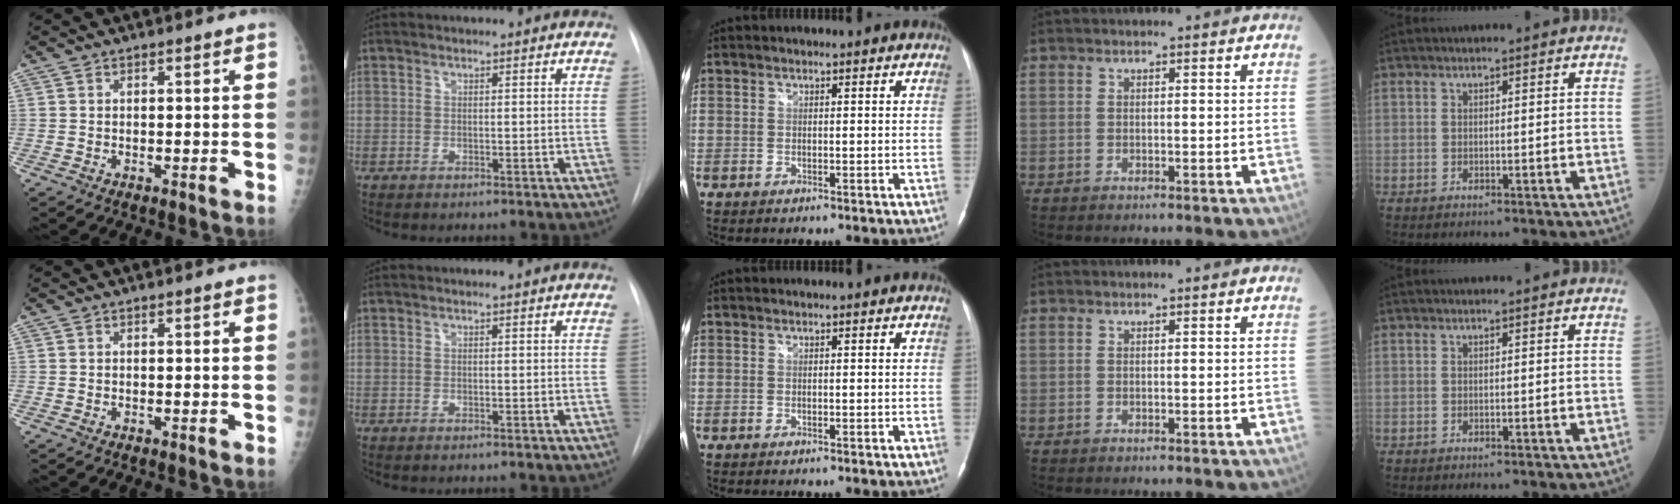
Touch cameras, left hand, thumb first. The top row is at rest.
{}